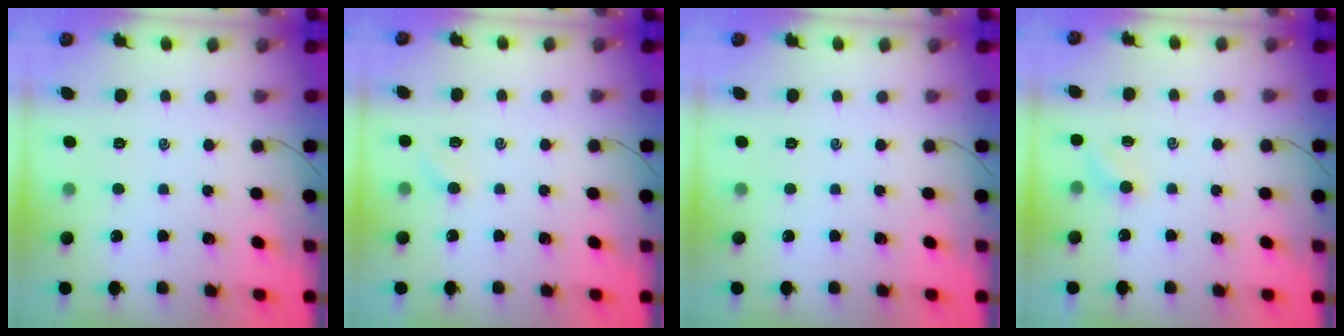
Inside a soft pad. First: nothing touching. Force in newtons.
{"total": 2.6, "press": 2.5, "slide": 0.8}
{"total": 0.0}
{"total": 2.9, "press": 2.7, "slide": 0.9}